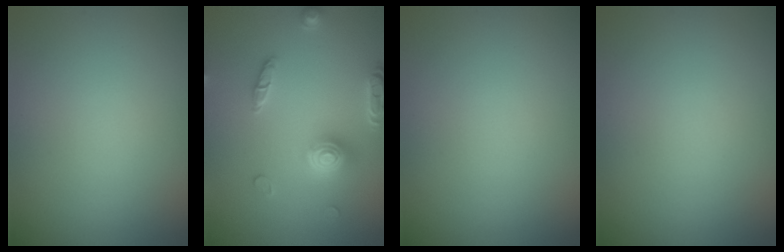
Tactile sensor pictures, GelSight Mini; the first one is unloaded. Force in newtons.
{"total": 3.4, "press": 3.4, "slide": 0.6}
{"total": 0.0}
{"total": 0.0}